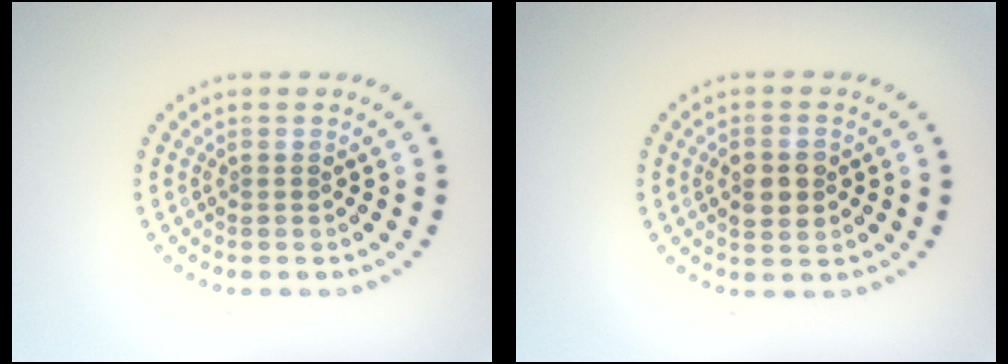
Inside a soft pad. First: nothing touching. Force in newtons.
{"total": 2.9, "press": 2.9, "slide": 0.1}